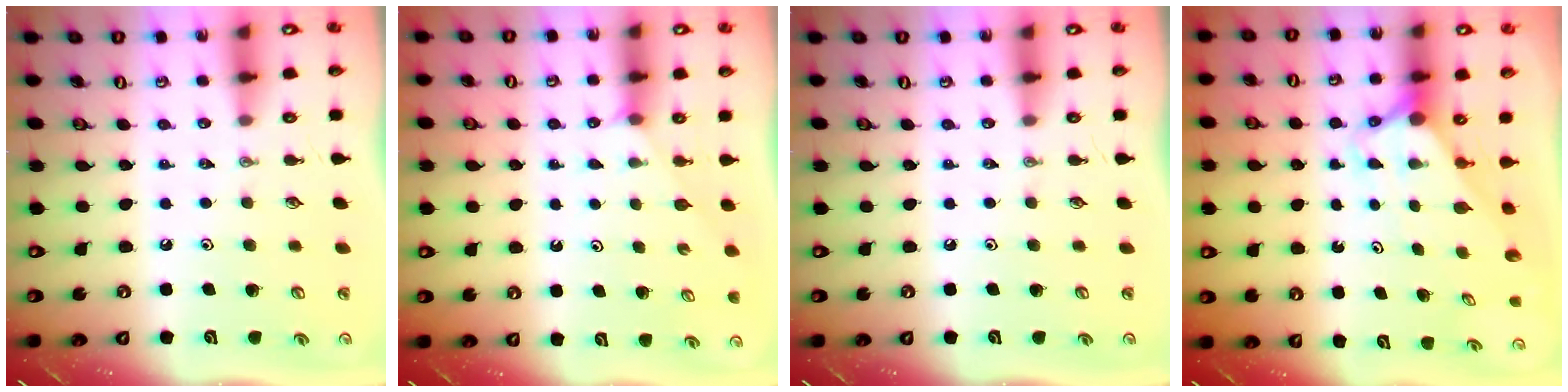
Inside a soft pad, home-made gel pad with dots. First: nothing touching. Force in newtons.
{"total": 2.5, "press": 2.5, "slide": 0.3}
{"total": 0.0}
{"total": 2.7, "press": 2.7, "slide": 0.0}